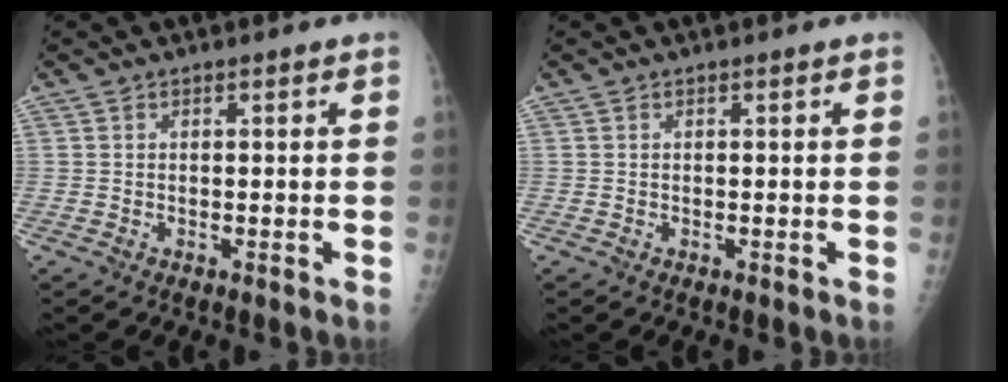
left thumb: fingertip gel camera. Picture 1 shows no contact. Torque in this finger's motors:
{"motor_torque": [0.00, 0.00, 0.00, 0.00, 0.00]}